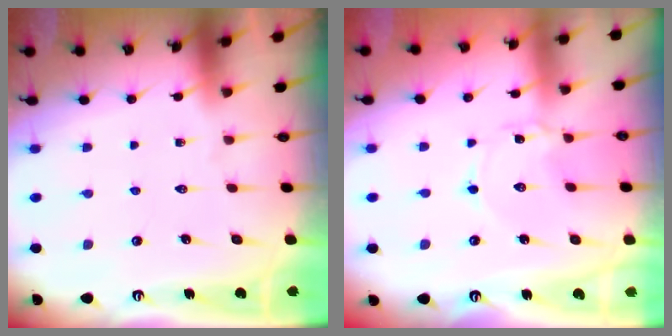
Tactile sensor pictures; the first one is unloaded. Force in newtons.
{"total": 1.9, "press": 1.8, "slide": 0.3}